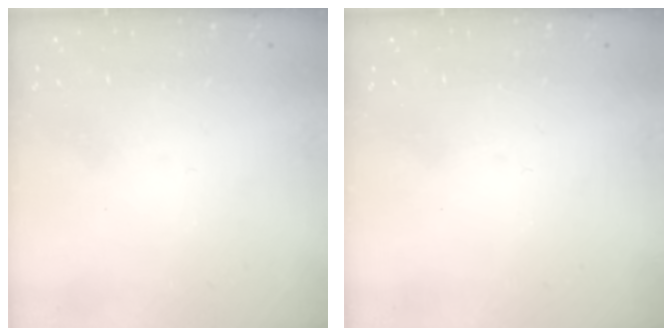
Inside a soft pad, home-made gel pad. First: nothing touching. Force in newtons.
{"total": 0.0}